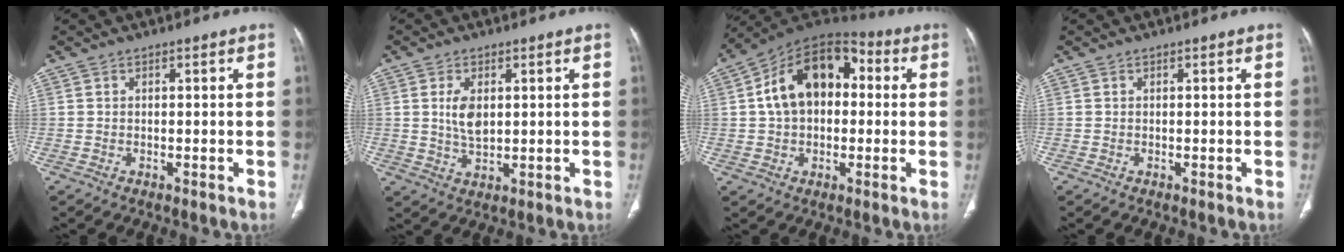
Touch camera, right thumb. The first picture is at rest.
{"total": 5.2, "force": [1.0, 2.8, 4.2], "torque": [-0.078, -0.008, 0.025]}
{"total": 16.3, "force": [2.0, 10.8, 12.1], "torque": [-0.175, 0.040, 0.023]}
{"total": 0.0}